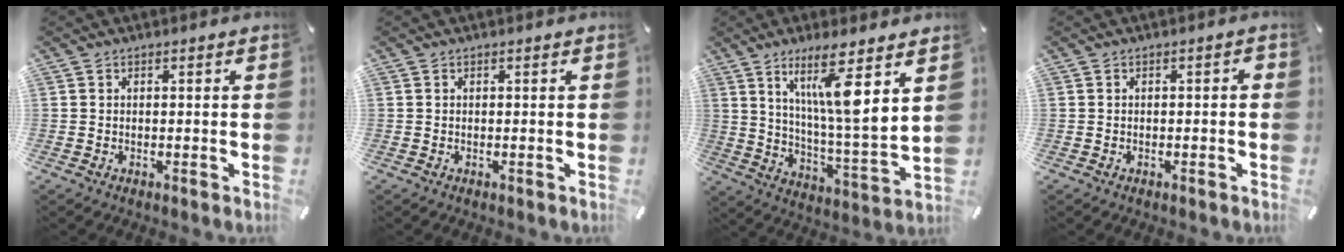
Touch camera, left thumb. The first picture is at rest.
{"total": 0.0}
{"total": 14.5, "force": [8.2, 2.2, 11.7], "torque": [-0.196, -0.047, 0.129]}
{"total": 1.3, "force": [-0.7, 0.6, 0.8], "torque": [-0.016, 0.005, -0.014]}